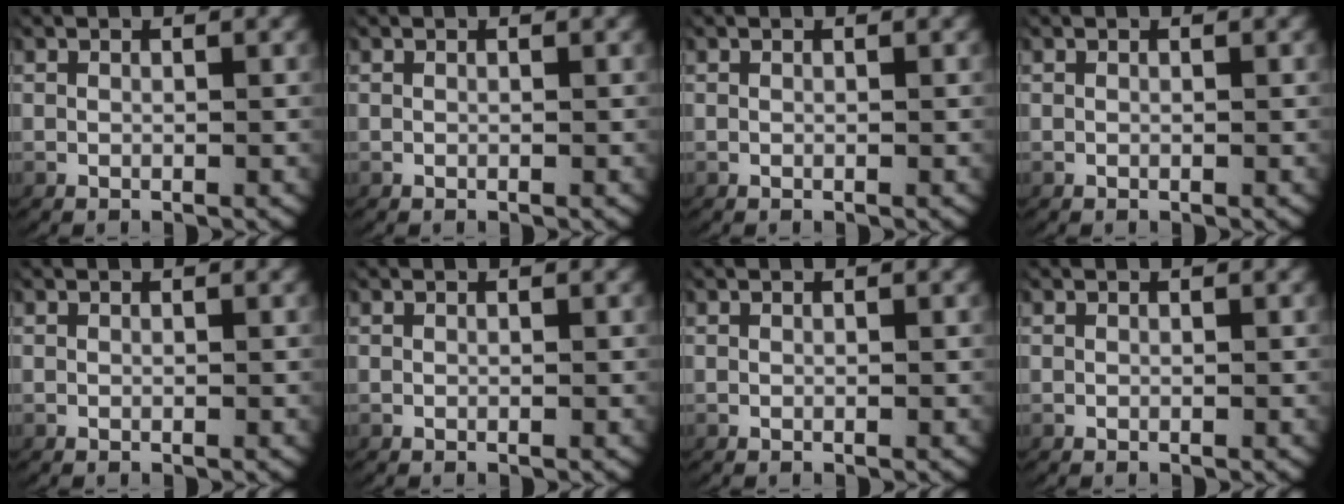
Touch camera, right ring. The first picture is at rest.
{"total": 0.0}
{"total": 0.0}
{"total": 0.0}
{"total": 0.0}
{"total": 0.0}
{"total": 0.0}
{"total": 0.0}